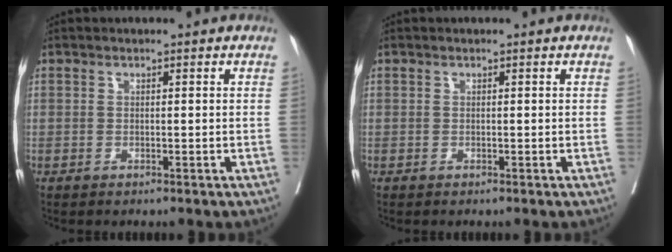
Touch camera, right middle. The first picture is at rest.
{"total": 0.0}